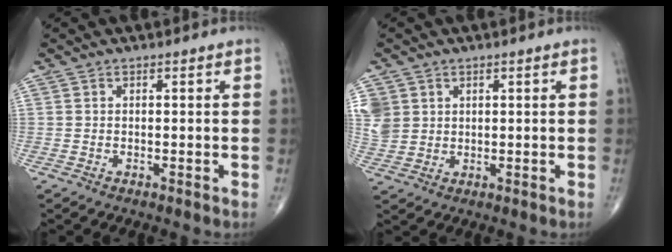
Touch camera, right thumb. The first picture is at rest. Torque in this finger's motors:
{"motor_torque": [-0.24, -0.28, 0.36, 0.28, 0.01]}